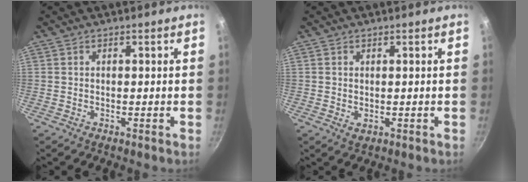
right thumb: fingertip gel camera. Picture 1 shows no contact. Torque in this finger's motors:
{"motor_torque": [-0.41, 0.15, -0.23, -0.04, -0.01]}